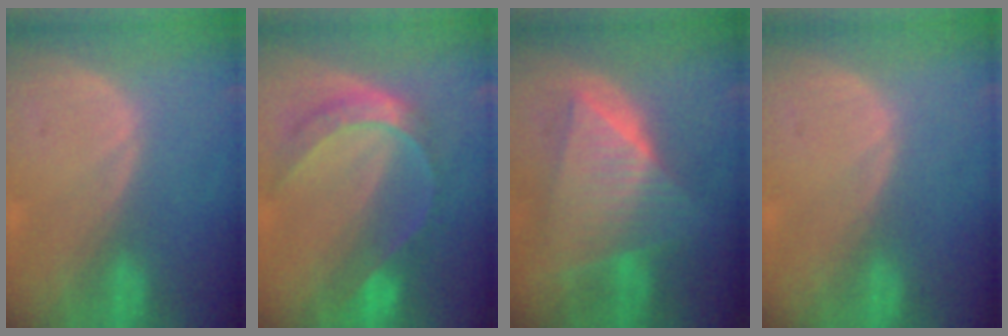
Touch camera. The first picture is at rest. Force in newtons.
{"total": 7.9, "press": 6.5, "slide": 4.4}
{"total": 10.1, "press": 10.1, "slide": 0.6}
{"total": 0.0}